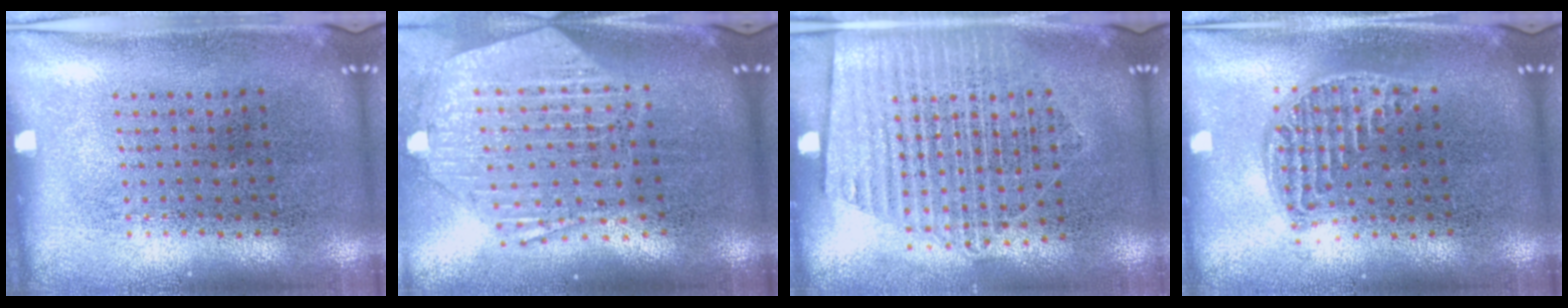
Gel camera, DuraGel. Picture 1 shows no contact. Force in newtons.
{"total": 2.7, "press": 2.2, "slide": 1.5}
{"total": 1.7, "press": 1.5, "slide": 0.8}
{"total": 1.2, "press": 1.1, "slide": 0.5}